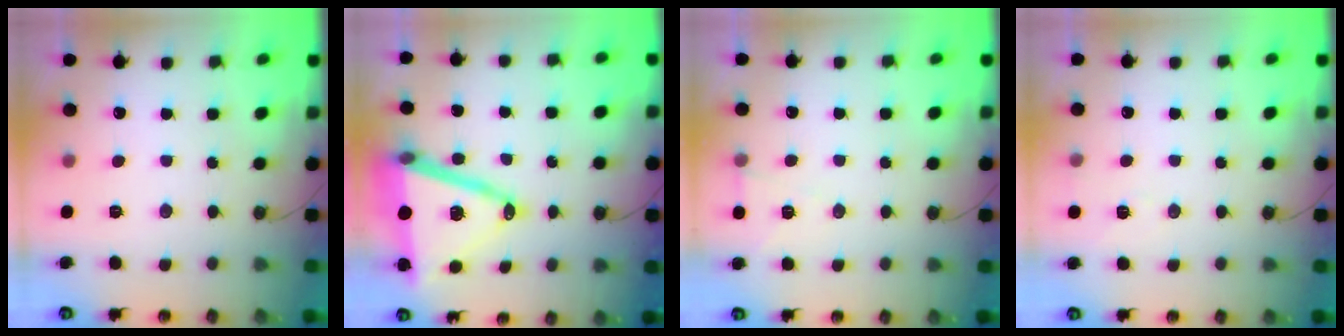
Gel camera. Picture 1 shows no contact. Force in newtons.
{"total": 18.9, "press": 18.5, "slide": 3.8}
{"total": 5.6, "press": 3.7, "slide": 4.2}
{"total": 6.3, "press": 4.5, "slide": 4.3}